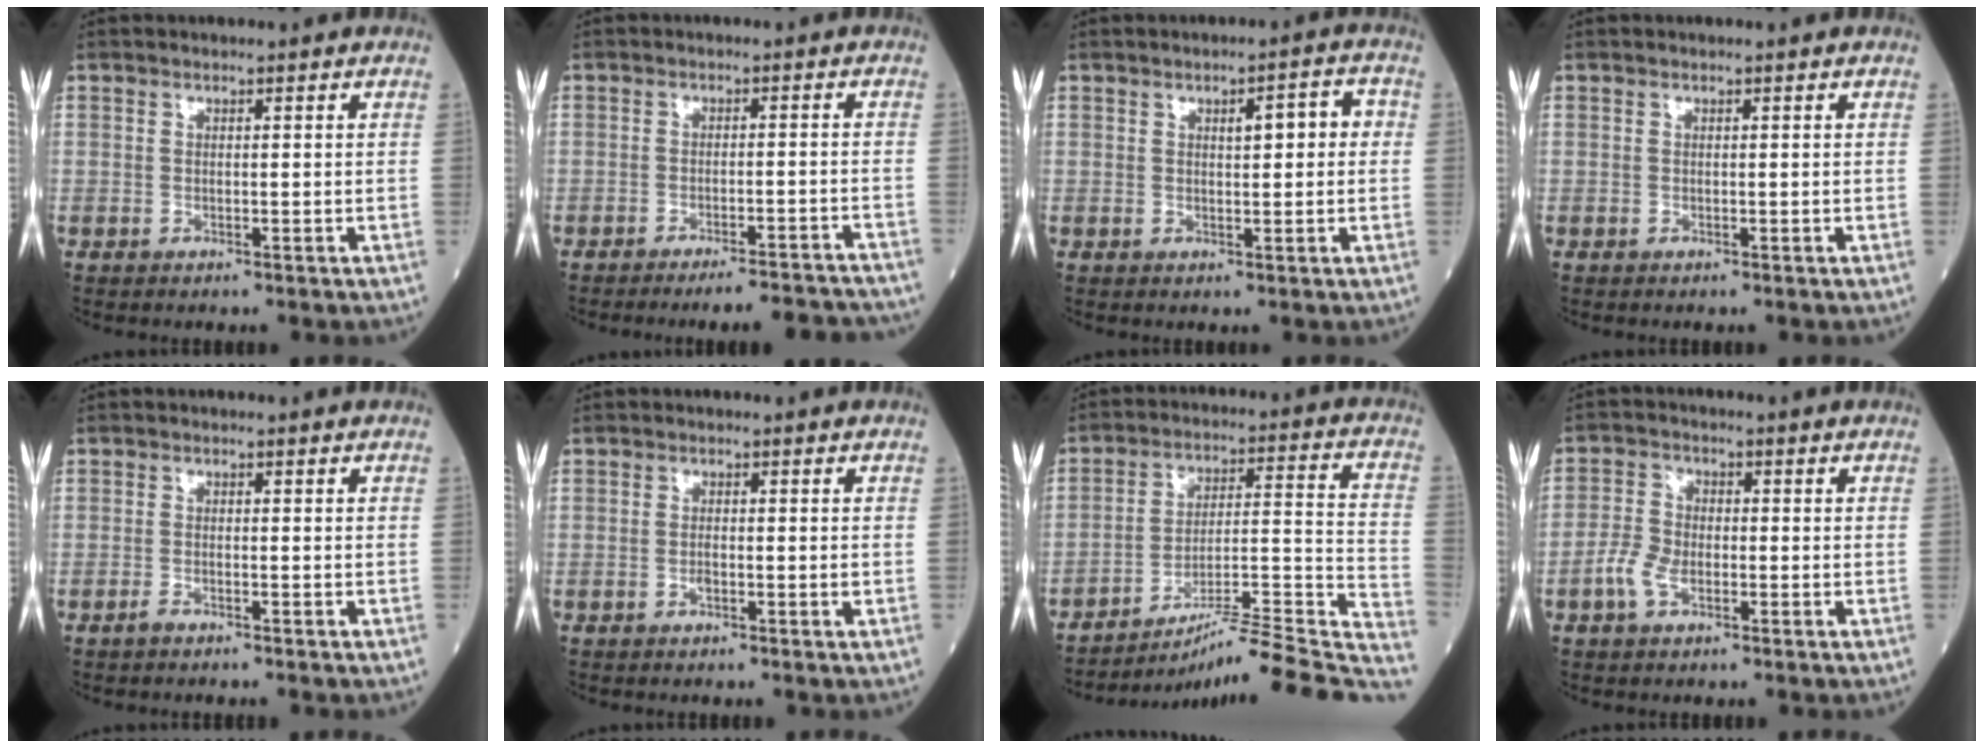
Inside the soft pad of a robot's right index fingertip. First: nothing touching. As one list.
[{"total": 10.6, "force": [-10.1, 0.6, 3.1], "torque": [-0.017, 0.004, -0.123]}, {"total": 4.2, "force": [0.8, 1.2, 4.0], "torque": [-0.058, 0.017, 0.011]}, {"total": 0.0}, {"total": 1.2, "force": [-1.1, 0.1, 0.5], "torque": [-0.012, -0.001, -0.017]}, {"total": 1.2, "force": [-0.4, 0.2, 1.1], "torque": [-0.018, 0.002, -0.006]}, {"total": 24.3, "force": [-21.1, -0.9, 12.0], "torque": [-0.102, 0.001, -0.303]}, {"total": 4.3, "force": [-1.9, 2.4, 3.0], "torque": [-0.072, 0.006, -0.042]}]